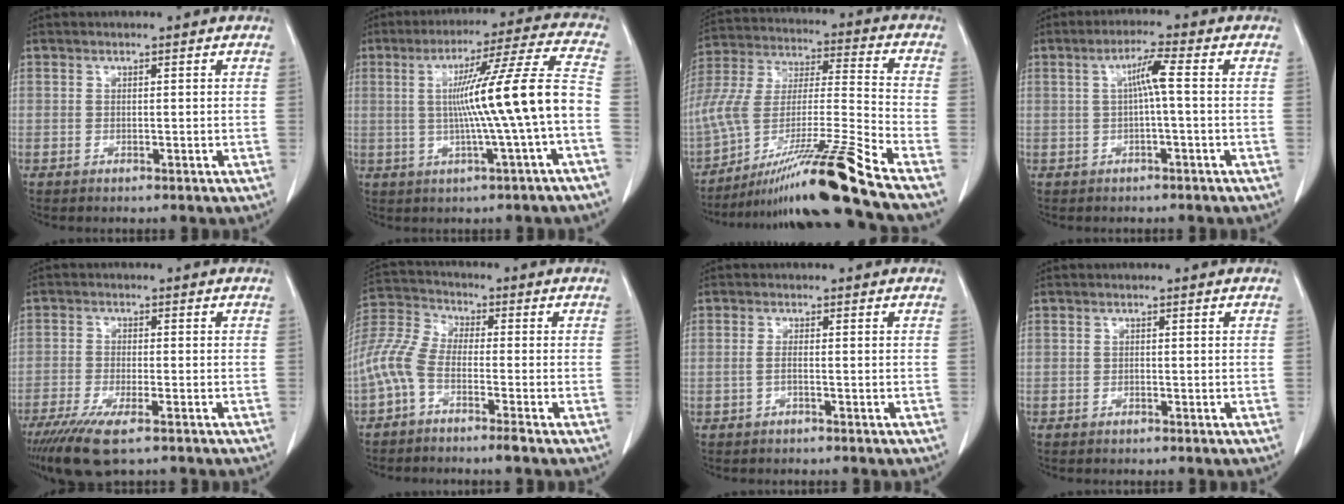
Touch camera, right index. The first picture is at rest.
{"total": 13.7, "force": [-1.5, -1.8, 13.5], "torque": [-0.211, 0.013, -0.021]}
{"total": 21.1, "force": [-15.4, -1.8, 14.2], "torque": [-0.276, -0.017, -0.278]}
{"total": 3.9, "force": [0.3, -0.1, 3.8], "torque": [-0.070, 0.013, 0.006]}
{"total": 8.1, "force": [-5.4, 1.2, 5.8], "torque": [-0.105, -0.020, -0.089]}
{"total": 8.1, "force": [-3.7, 2.5, 6.8], "torque": [-0.167, 0.015, -0.085]}
{"total": 1.0, "force": [-0.4, 0.0, 0.9], "torque": [-0.018, 0.001, -0.010]}
{"total": 0.0}